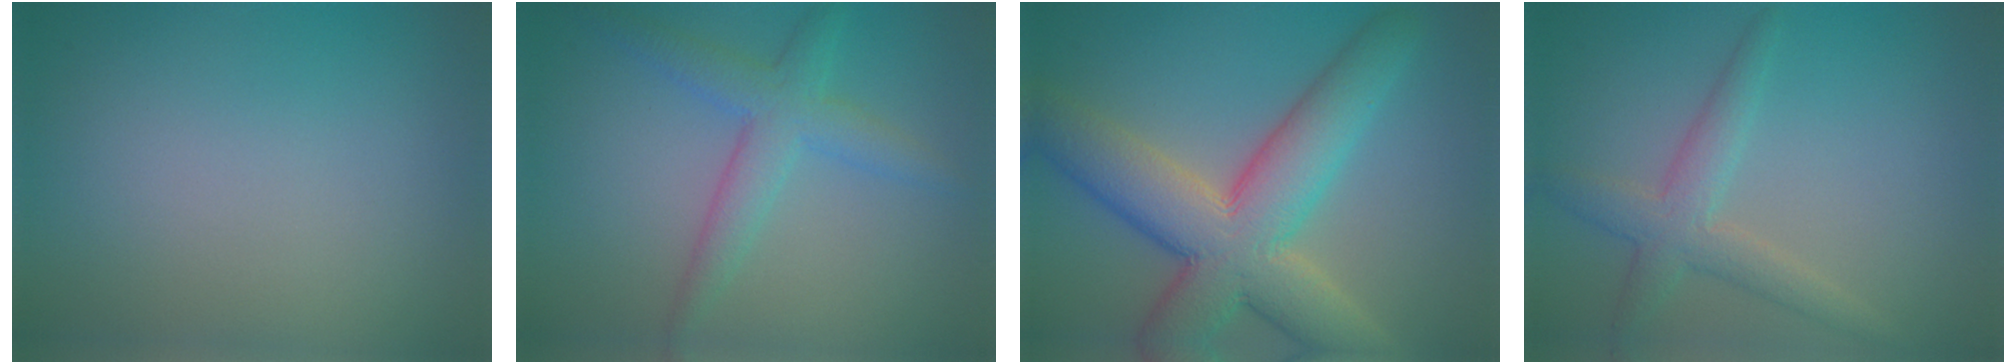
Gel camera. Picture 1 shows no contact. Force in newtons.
{"total": 3.7, "press": 3.7, "slide": 0.2}
{"total": 10.5, "press": 10.4, "slide": 0.8}
{"total": 3.3, "press": 3.3, "slide": 0.1}